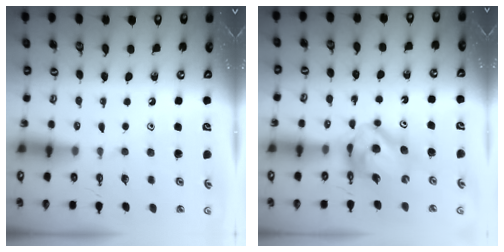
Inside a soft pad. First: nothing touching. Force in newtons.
{"total": 9.5, "press": 9.5, "slide": 1.0}